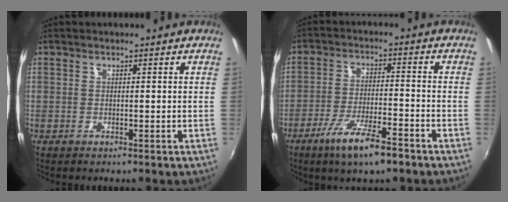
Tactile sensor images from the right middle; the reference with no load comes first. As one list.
[{"total": 10.1, "force": [-6.6, 1.9, 7.3], "torque": [-0.155, -0.017, -0.117]}]